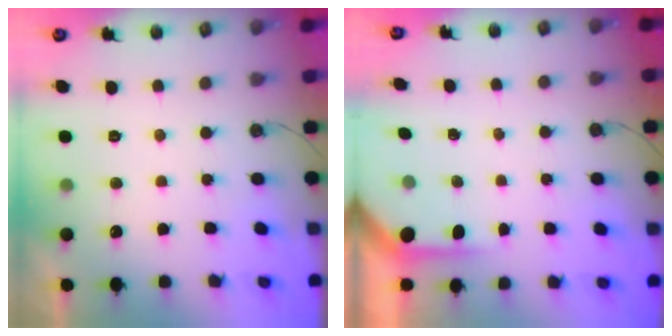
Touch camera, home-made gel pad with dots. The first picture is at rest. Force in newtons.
{"total": 4.1, "press": 4.0, "slide": 0.2}